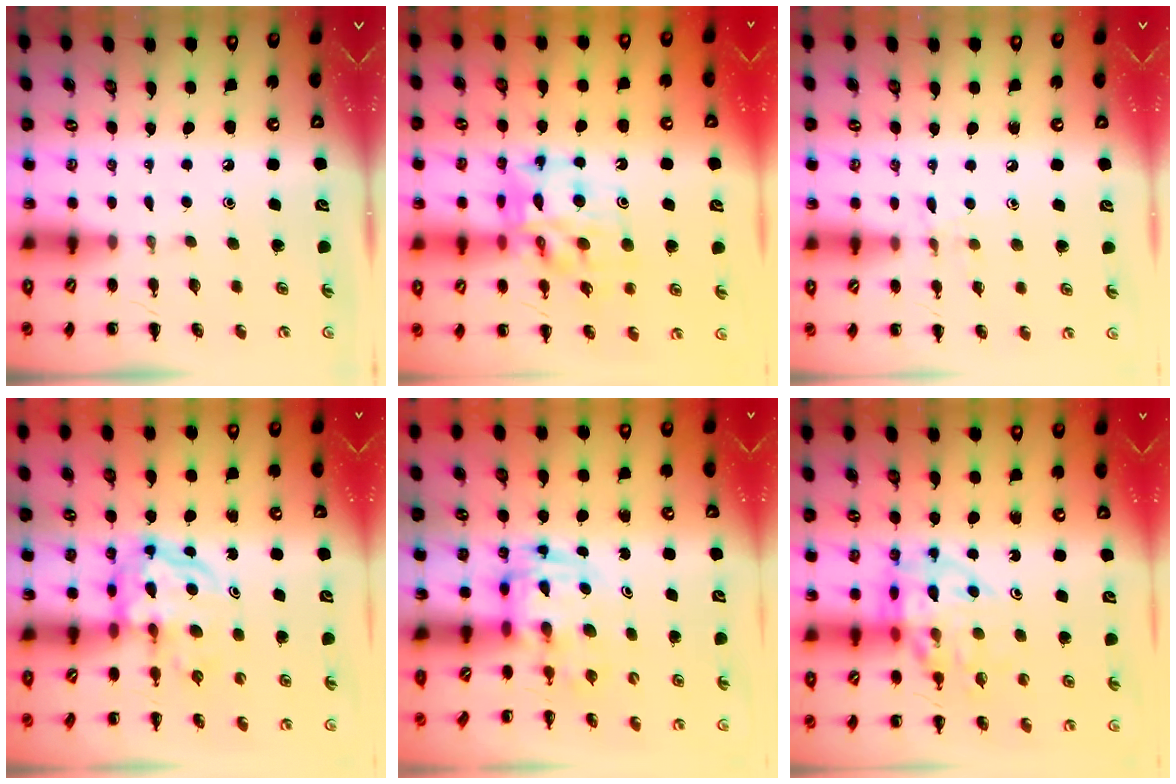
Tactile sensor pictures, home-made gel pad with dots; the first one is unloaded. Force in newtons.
{"total": 14.3, "press": 13.8, "slide": 3.8}
{"total": 6.0, "press": 5.6, "slide": 2.1}
{"total": 4.7, "press": 4.6, "slide": 1.1}
{"total": 2.8, "press": 2.7, "slide": 0.5}
{"total": 14.7, "press": 14.3, "slide": 3.6}